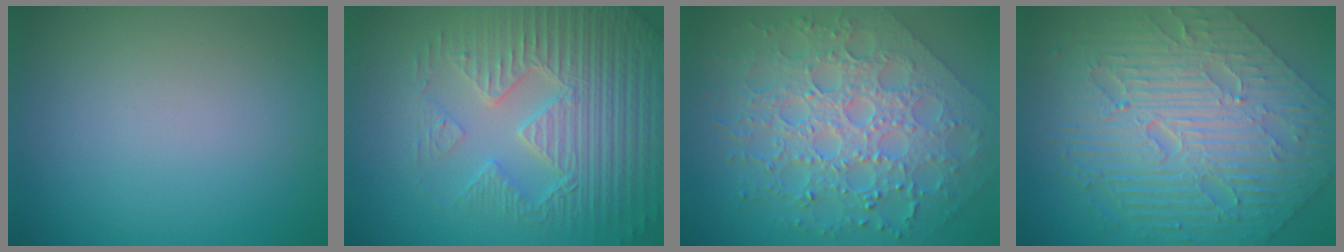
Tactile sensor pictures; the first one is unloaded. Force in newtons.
{"total": 6.6, "press": 5.5, "slide": 3.6}
{"total": 8.4, "press": 6.1, "slide": 5.7}
{"total": 10.7, "press": 7.2, "slide": 8.0}